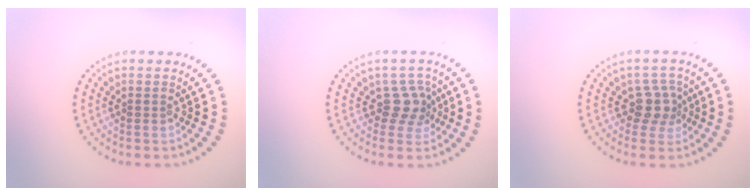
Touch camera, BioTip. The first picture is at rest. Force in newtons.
{"total": 2.5, "press": 1.9, "slide": 1.6}
{"total": 2.5, "press": 2.0, "slide": 1.6}